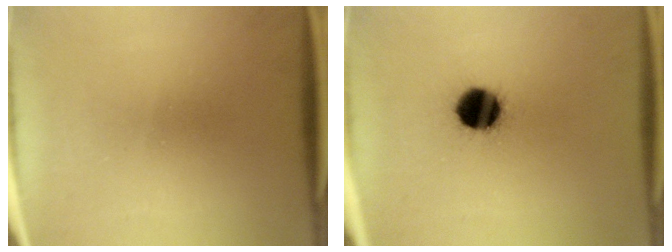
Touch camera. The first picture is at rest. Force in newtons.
{"total": 10.5}